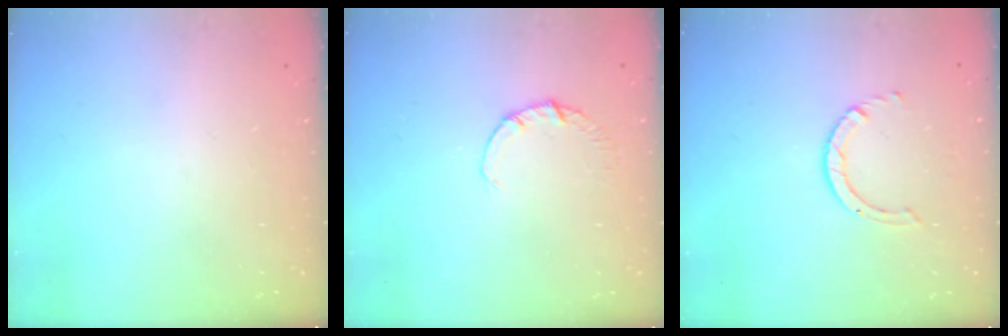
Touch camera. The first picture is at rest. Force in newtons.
{"total": 1.9, "press": 1.9, "slide": 0.3}
{"total": 1.4, "press": 1.4, "slide": 0.2}